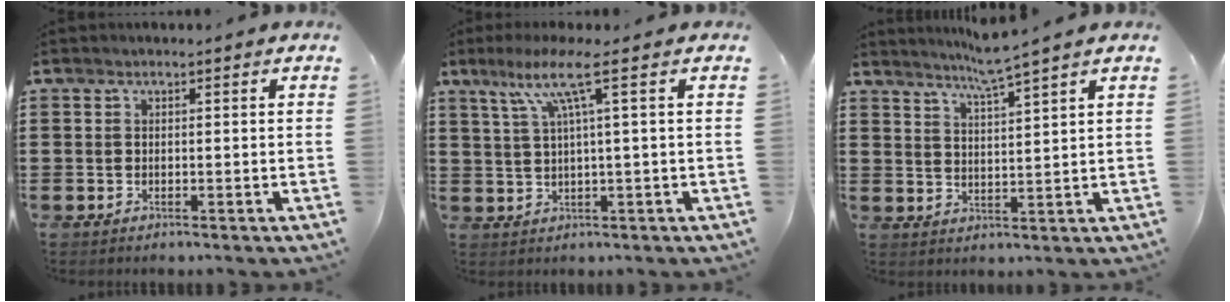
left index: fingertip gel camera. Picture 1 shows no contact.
{"total": 7.0, "force": [2.7, -0.1, 6.4], "torque": [-0.139, 0.000, 0.040]}
{"total": 4.7, "force": [4.0, -0.8, 2.3], "torque": [-0.057, -0.012, 0.069]}